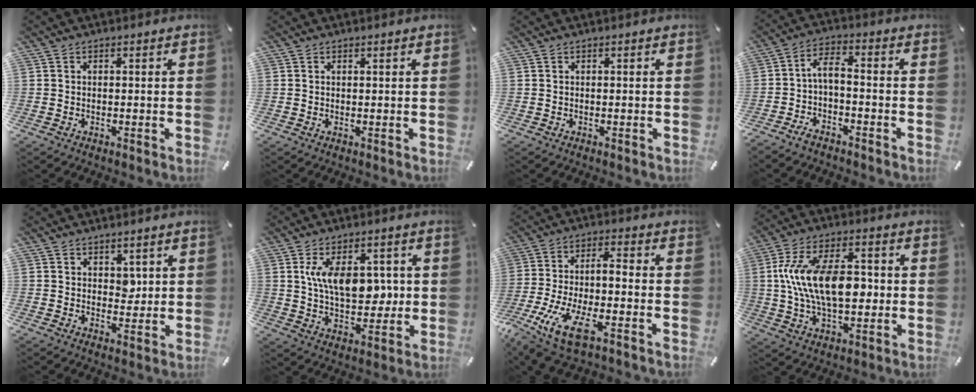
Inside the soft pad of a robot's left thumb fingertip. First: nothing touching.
{"total": 0.5, "force": [0.3, 0.0, 0.4], "torque": [-0.007, -0.001, 0.006]}
{"total": 0.0}
{"total": 4.4, "force": [-1.8, 1.5, 3.7], "torque": [-0.073, 0.008, -0.037]}
{"total": 3.3, "force": [1.5, 2.5, 1.5], "torque": [-0.001, -0.010, 0.020]}
{"total": 12.5, "force": [2.2, 7.1, 10.1], "torque": [-0.172, -0.007, 0.035]}
{"total": 11.6, "force": [-6.0, 3.8, 9.2], "torque": [-0.191, 0.004, -0.111]}
{"total": 17.1, "force": [0.2, 9.7, 14.0], "torque": [-0.279, 0.002, 0.000]}